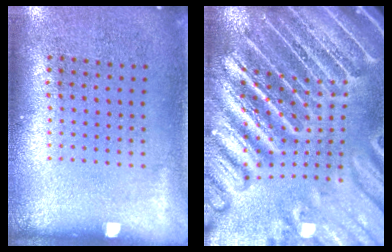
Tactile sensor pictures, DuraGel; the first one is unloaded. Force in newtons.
{"total": 5.7, "press": 4.9, "slide": 2.9}